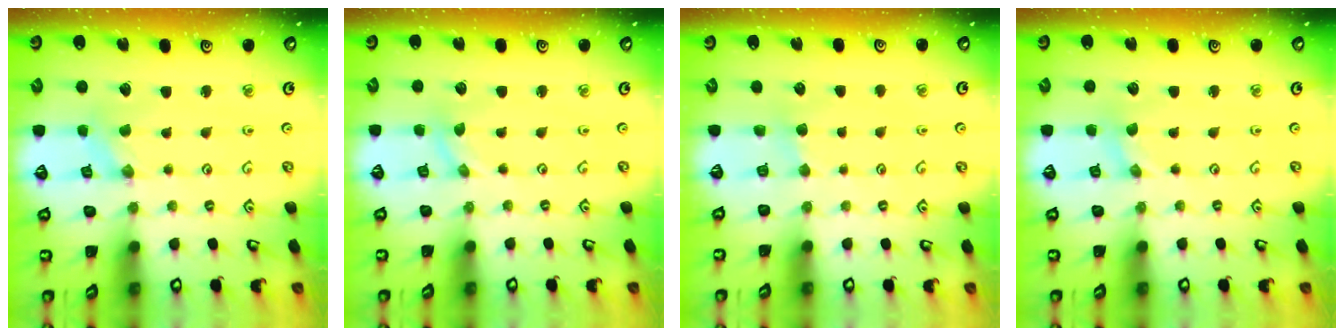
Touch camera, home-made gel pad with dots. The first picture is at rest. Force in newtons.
{"total": 0.0}
{"total": 2.9, "press": 2.9, "slide": 0.3}
{"total": 0.0}